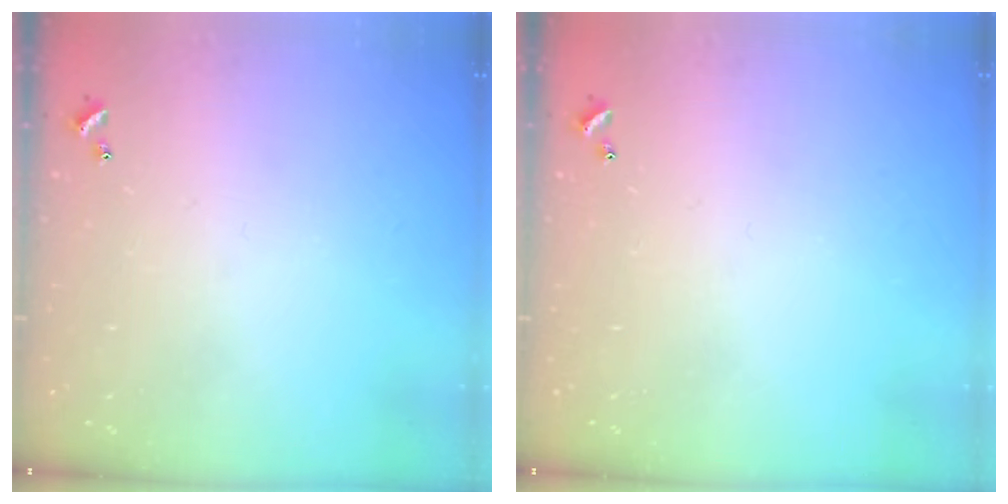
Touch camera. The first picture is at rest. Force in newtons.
{"total": 0.0}